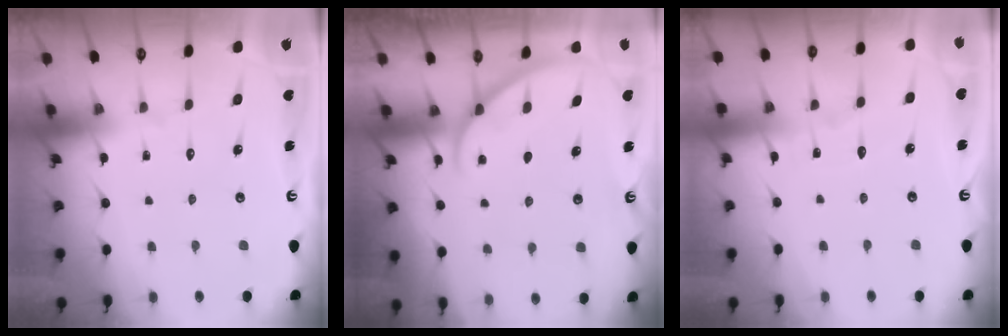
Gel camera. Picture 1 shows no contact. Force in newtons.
{"total": 2.6, "press": 2.6, "slide": 0.3}
{"total": 3.0, "press": 3.0, "slide": 0.3}